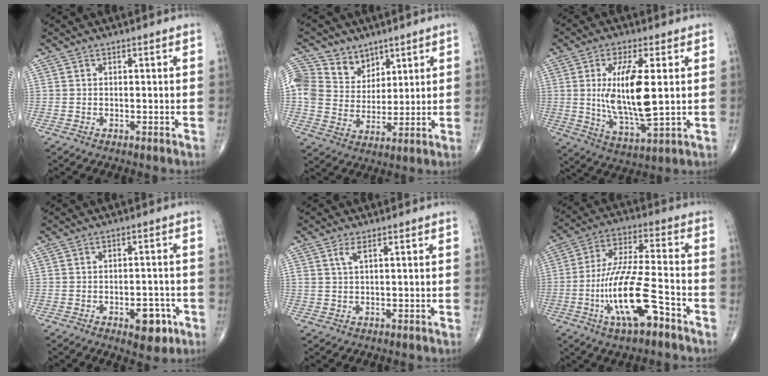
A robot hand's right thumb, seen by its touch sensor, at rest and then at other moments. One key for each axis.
{"total": 12.4, "fx": 6.5, "fy": 9.8, "fz": 4.0, "tx": -0.058, "ty": -0.021, "tz": 0.132}
{"total": 14.1, "fx": 1.5, "fy": 4.3, "fz": 13.3, "tx": -0.253, "ty": -0.020, "tz": 0.035}
{"total": 6.3, "fx": -2.7, "fy": 3.2, "fz": 4.6, "tx": -0.041, "ty": 0.012, "tz": -0.031}
{"total": 1.9, "fx": 1.0, "fy": 0.5, "fz": 1.5, "tx": -0.038, "ty": 0.000, "tz": 0.025}
{"total": 15.8, "fx": -6.6, "fy": 4.3, "fz": 13.7, "tx": -0.275, "ty": 0.033, "tz": -0.114}